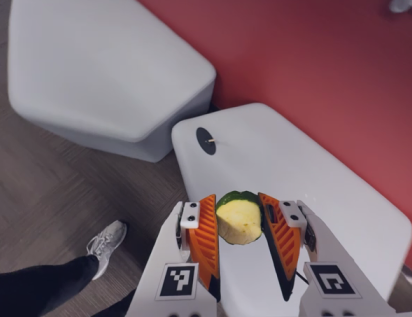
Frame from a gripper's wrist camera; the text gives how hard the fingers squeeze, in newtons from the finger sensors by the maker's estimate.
{"total": 11.7, "left": 12.2, "right": 11.2}